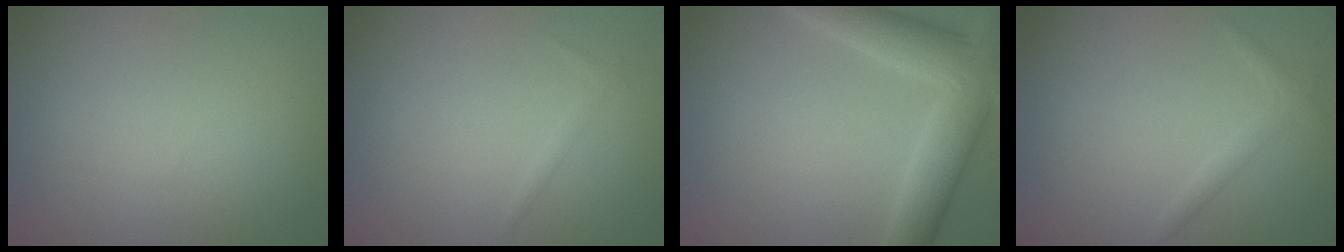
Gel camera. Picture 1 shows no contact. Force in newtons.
{"total": 0.5, "press": 0.5, "slide": 0.0}
{"total": 7.3, "press": 7.2, "slide": 0.3}
{"total": 1.2, "press": 1.2, "slide": 0.1}